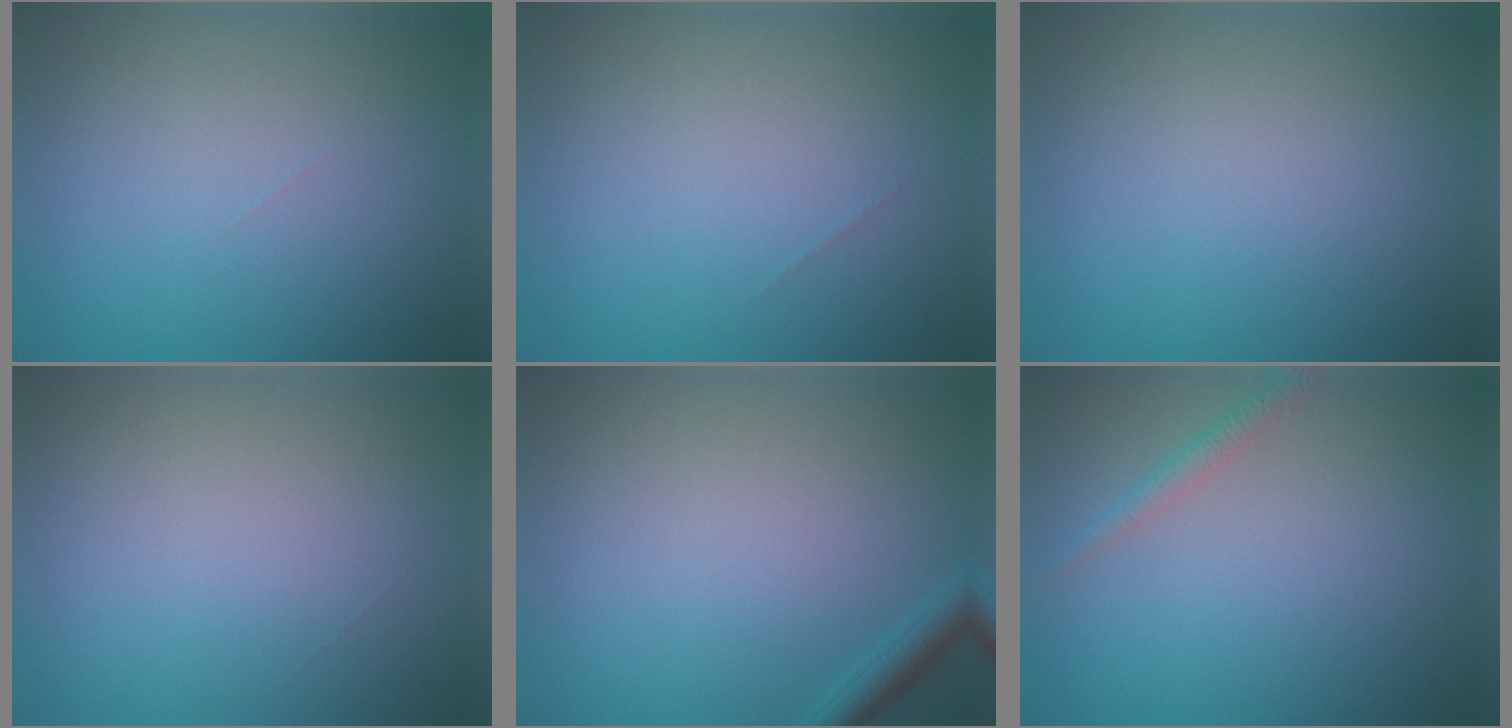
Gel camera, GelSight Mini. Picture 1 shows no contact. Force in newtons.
{"total": 0.0}
{"total": 0.0}
{"total": 0.0}
{"total": 1.7, "press": 1.7, "slide": 0.1}
{"total": 1.3, "press": 1.3, "slide": 0.0}